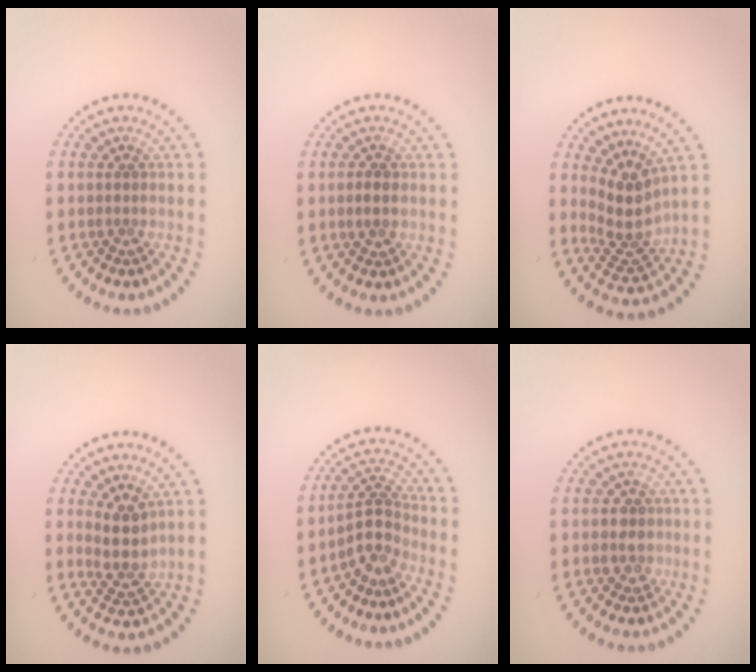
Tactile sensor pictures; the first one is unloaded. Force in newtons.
{"total": 1.2, "press": 1.2, "slide": 0.0}
{"total": 3.6, "press": 2.6, "slide": 2.4}
{"total": 2.8, "press": 2.4, "slide": 1.5}
{"total": 2.8, "press": 2.1, "slide": 1.9}
{"total": 1.7, "press": 1.5, "slide": 0.8}